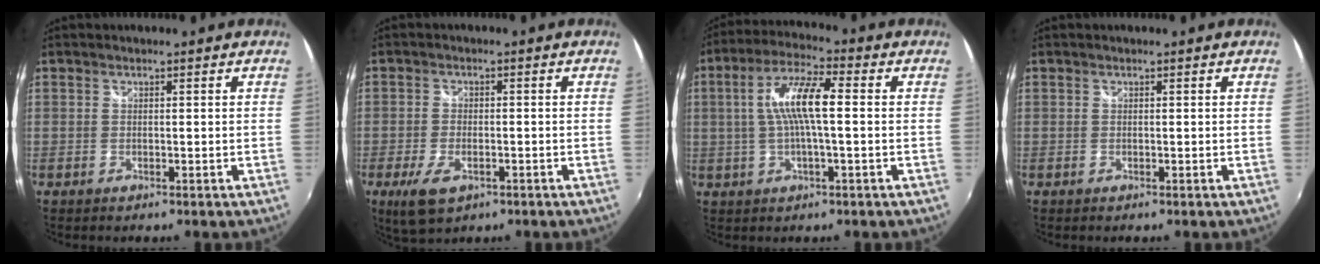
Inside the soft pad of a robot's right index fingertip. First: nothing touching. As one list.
[{"total": 6.8, "force": [-3.5, 3.3, 4.8], "torque": [-0.114, -0.016, -0.061]}, {"total": 9.7, "force": [0.5, 1.9, 9.5], "torque": [-0.183, 0.013, 0.008]}, {"total": 0.0}]